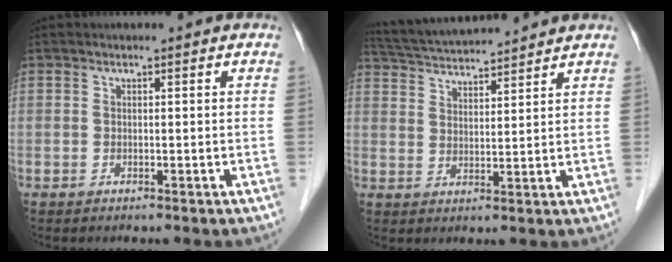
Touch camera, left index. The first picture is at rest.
{"total": 11.3, "force": [10.7, 0.2, 3.7], "torque": [-0.079, 0.029, 0.176]}